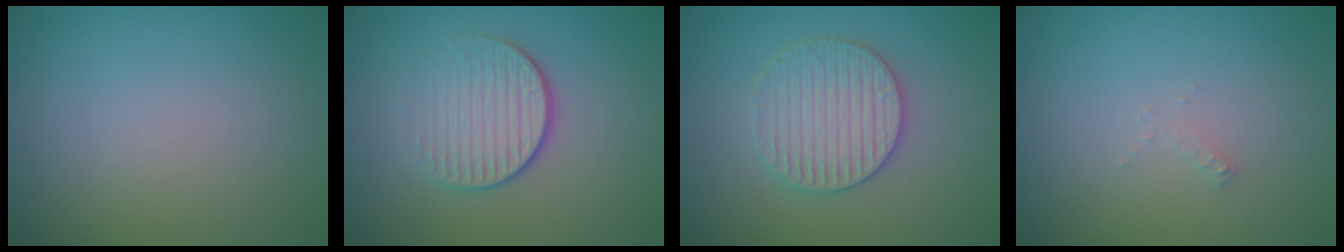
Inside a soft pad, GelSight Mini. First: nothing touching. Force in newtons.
{"total": 3.9, "press": 2.7, "slide": 2.8}
{"total": 3.5, "press": 3.5, "slide": 0.7}
{"total": 0.5, "press": 0.5, "slide": 0.1}